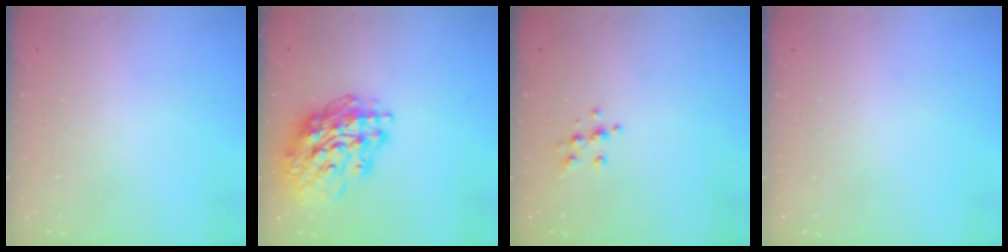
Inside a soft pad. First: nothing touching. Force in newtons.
{"total": 18.9, "press": 18.8, "slide": 2.2}
{"total": 6.4, "press": 6.3, "slide": 1.2}
{"total": 0.0}